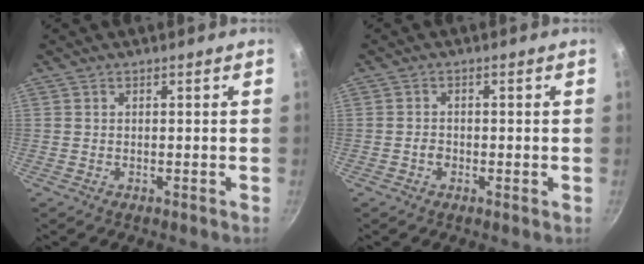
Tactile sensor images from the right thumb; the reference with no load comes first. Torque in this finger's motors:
{"motor_torque": [0.21, 0.01, 0.23, -0.02, 0.06]}